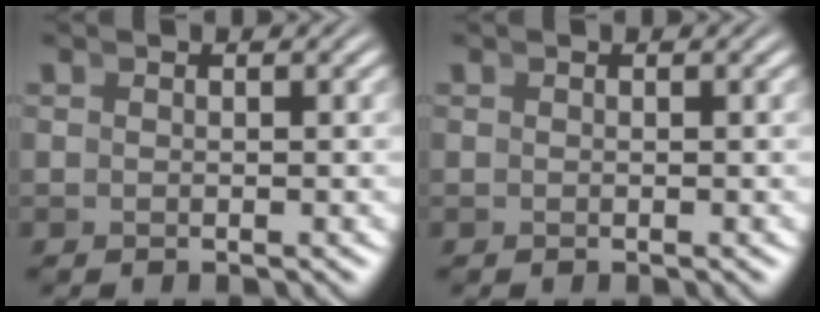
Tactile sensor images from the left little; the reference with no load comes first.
{"total": 0.0}